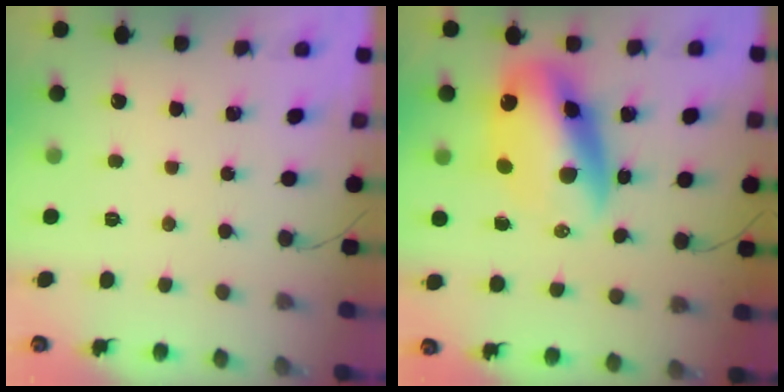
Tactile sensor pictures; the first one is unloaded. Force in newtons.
{"total": 15.3, "press": 14.8, "slide": 3.7}